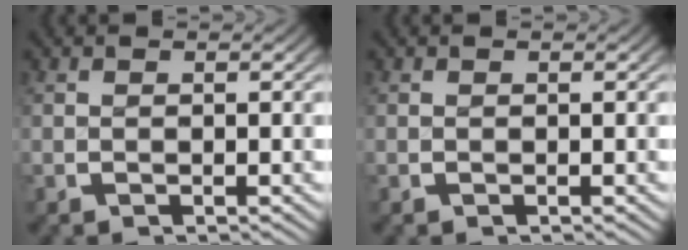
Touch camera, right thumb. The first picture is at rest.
{"total": 0.0}